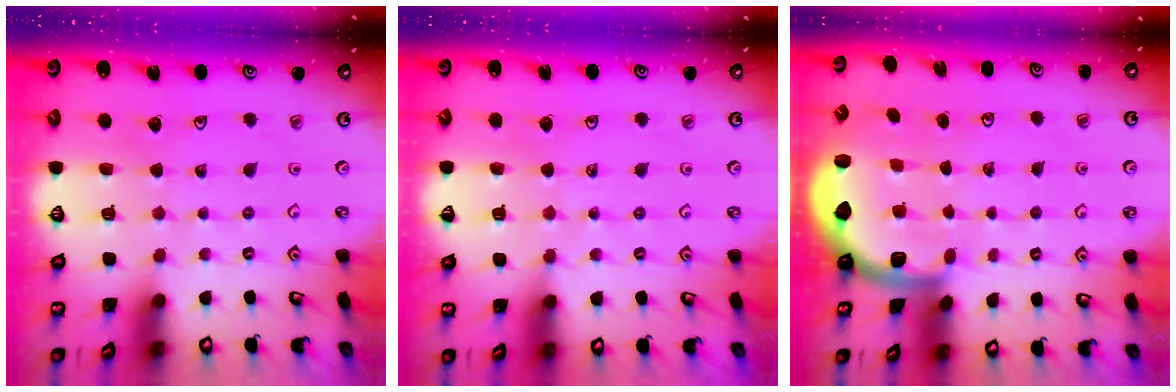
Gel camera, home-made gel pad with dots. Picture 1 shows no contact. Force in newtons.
{"total": 3.0, "press": 3.0, "slide": 0.5}
{"total": 2.0, "press": 1.9, "slide": 0.5}